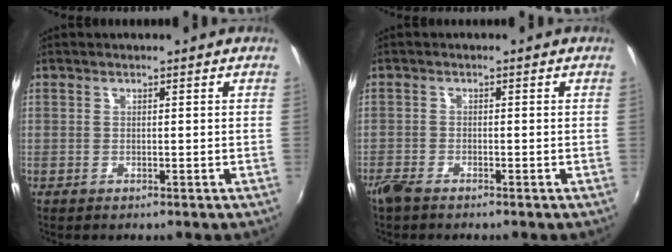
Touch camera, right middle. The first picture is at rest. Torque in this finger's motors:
{"motor_torque": [0.08, -0.08, 0.03, 0.03]}